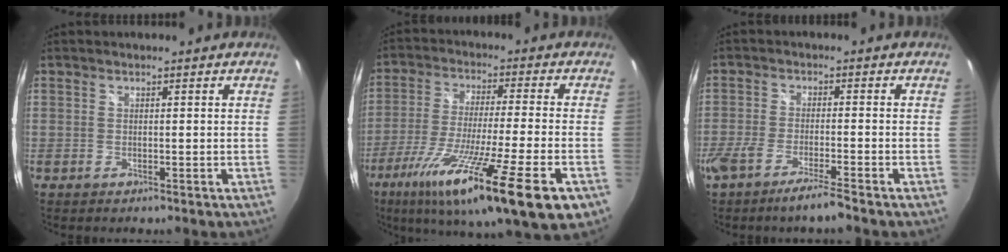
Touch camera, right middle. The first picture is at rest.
{"total": 22.8, "force": [-12.1, 1.2, 19.3], "torque": [-0.337, -0.085, -0.204]}
{"total": 7.1, "force": [-5.6, -0.1, 4.4], "torque": [-0.104, -0.021, -0.102]}